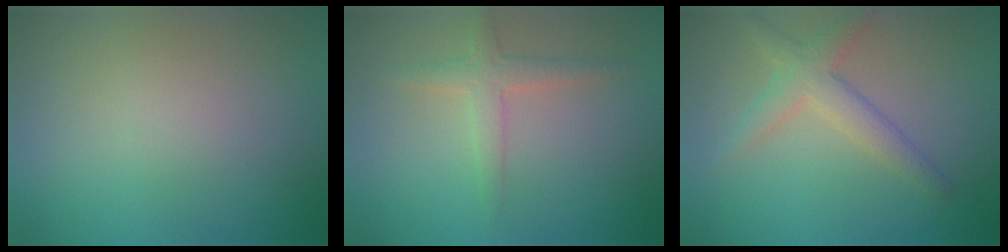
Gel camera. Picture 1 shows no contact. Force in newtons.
{"total": 2.2, "press": 2.2, "slide": 0.1}
{"total": 3.2, "press": 3.1, "slide": 0.1}